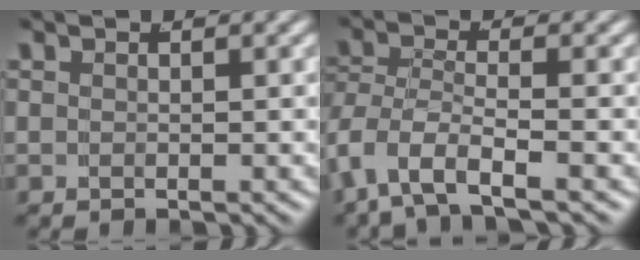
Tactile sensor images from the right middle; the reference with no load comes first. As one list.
[{"total": 4.7, "force": [-2.2, 2.9, 2.9], "torque": [-0.101, -0.030, -0.027]}]